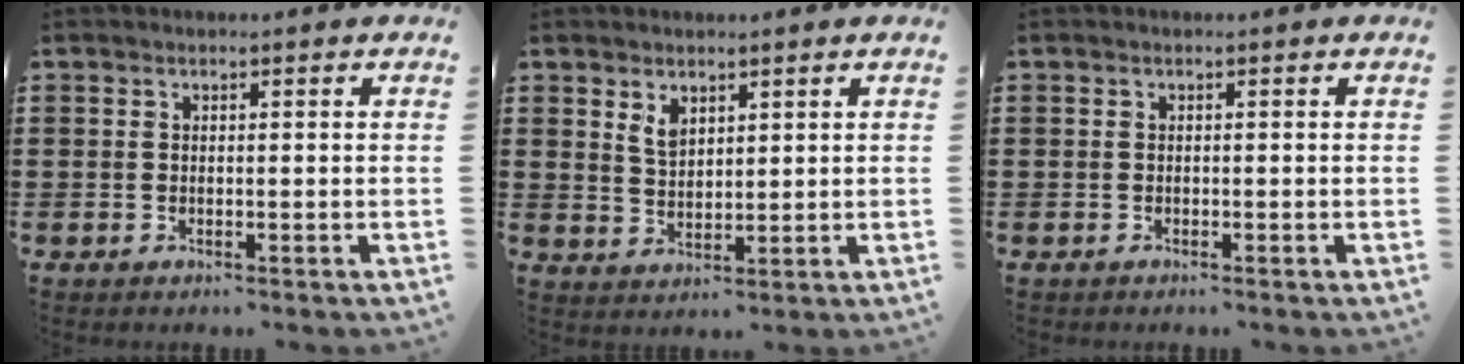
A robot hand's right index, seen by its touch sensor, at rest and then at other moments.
{"total": 3.1, "force": [2.0, 1.7, 1.6], "torque": [-0.038, 0.004, 0.037]}
{"total": 0.0}